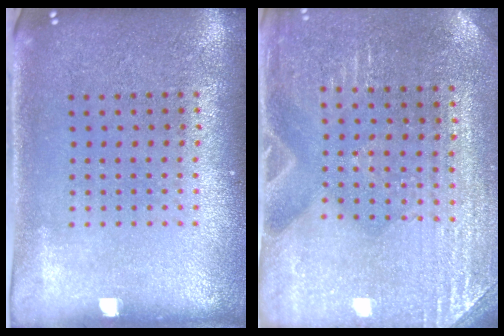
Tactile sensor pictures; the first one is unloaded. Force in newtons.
{"total": 3.0, "press": 2.9, "slide": 0.3}